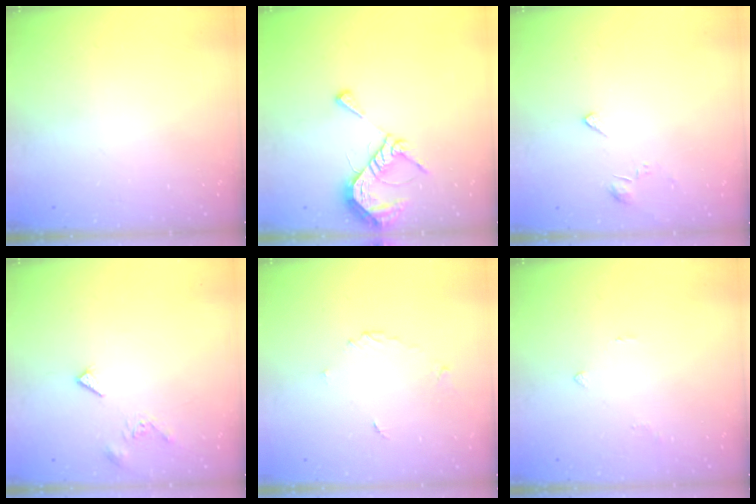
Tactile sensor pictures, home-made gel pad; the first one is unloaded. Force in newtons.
{"total": 9.4, "press": 9.4, "slide": 0.2}
{"total": 1.9, "press": 1.9, "slide": 0.4}
{"total": 3.0, "press": 2.9, "slide": 0.4}
{"total": 3.6, "press": 3.6, "slide": 0.4}
{"total": 1.4, "press": 1.3, "slide": 0.5}